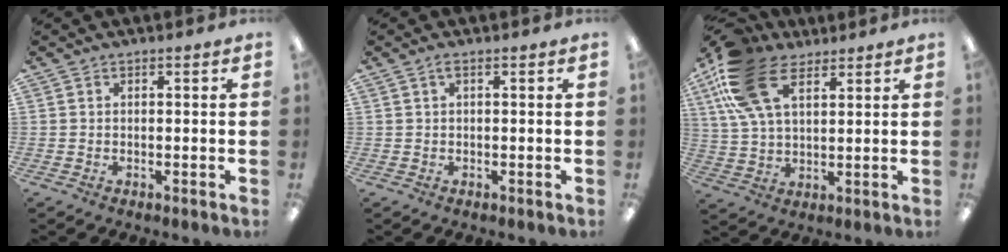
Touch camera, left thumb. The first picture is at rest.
{"total": 1.2, "force": [0.3, 0.2, 1.1], "torque": [-0.023, 0.001, 0.004]}
{"total": 18.3, "force": [9.0, 10.1, 12.4], "torque": [-0.280, -0.014, 0.163]}